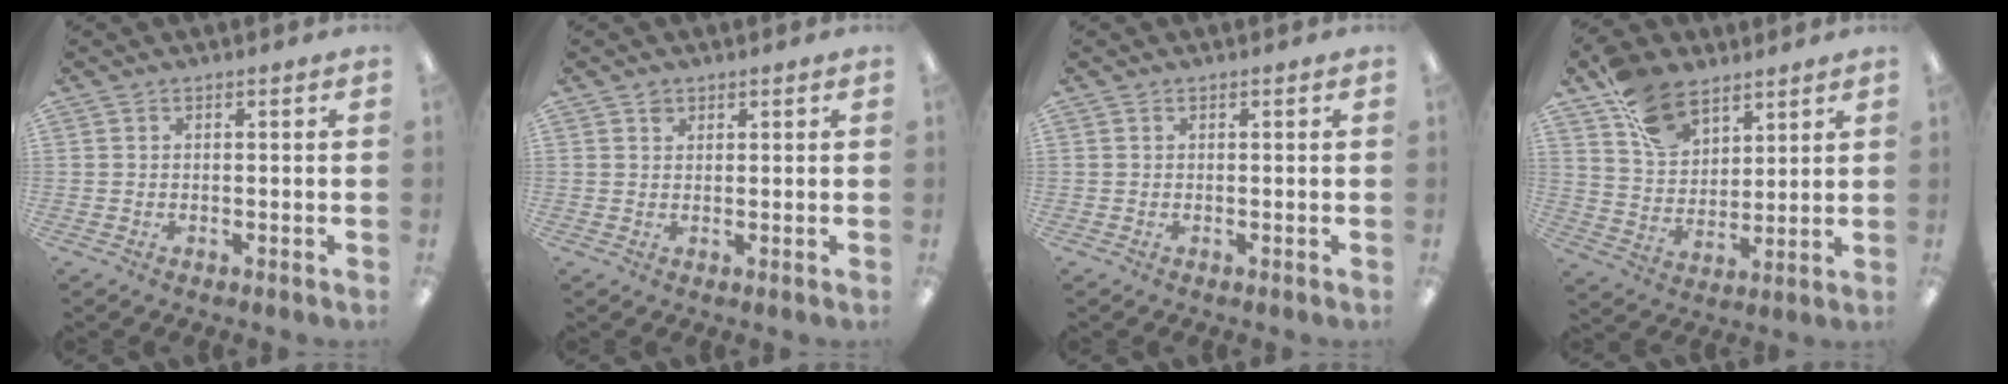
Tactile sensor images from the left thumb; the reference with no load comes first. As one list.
[{"total": 1.3, "force": [1.0, 0.9, 0.3], "torque": [0.001, -0.004, 0.017]}, {"total": 0.0}, {"total": 13.5, "force": [9.1, 8.1, 5.8], "torque": [-0.113, -0.034, 0.175]}]